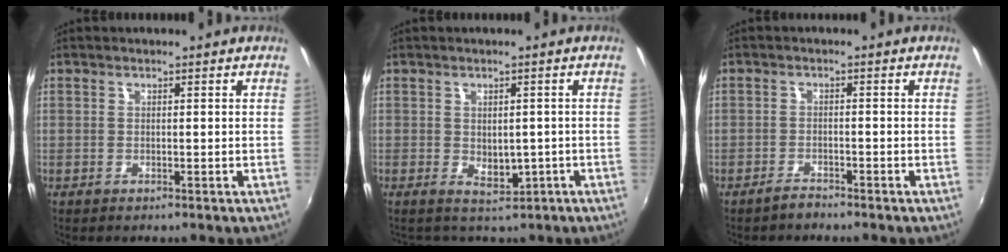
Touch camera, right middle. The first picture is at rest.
{"total": 3.0, "force": [-1.0, 2.3, 1.5], "torque": [-0.021, 0.001, -0.001]}
{"total": 1.9, "force": [-1.9, 0.4, 0.4], "torque": [-0.013, 0.001, -0.034]}